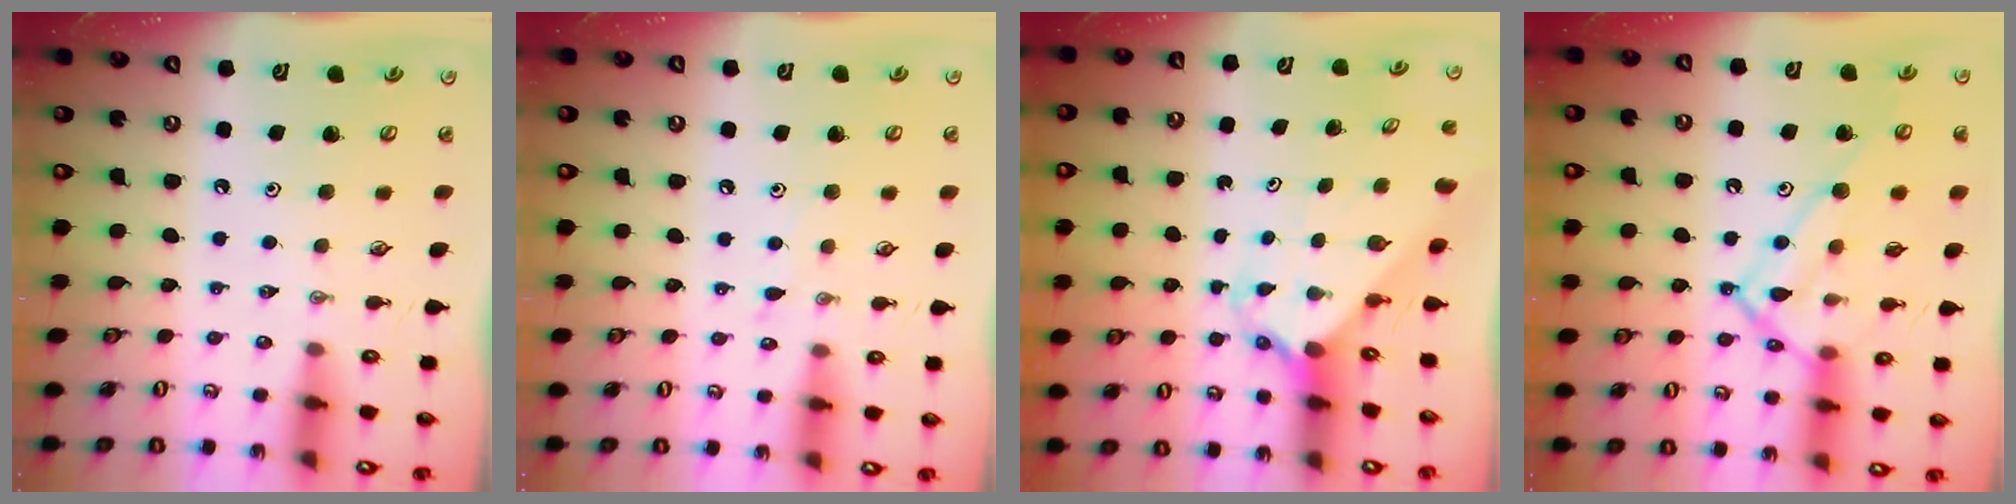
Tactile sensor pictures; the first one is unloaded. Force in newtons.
{"total": 4.8, "press": 4.8, "slide": 0.6}
{"total": 2.3, "press": 2.3, "slide": 0.3}
{"total": 15.4, "press": 15.4, "slide": 1.2}